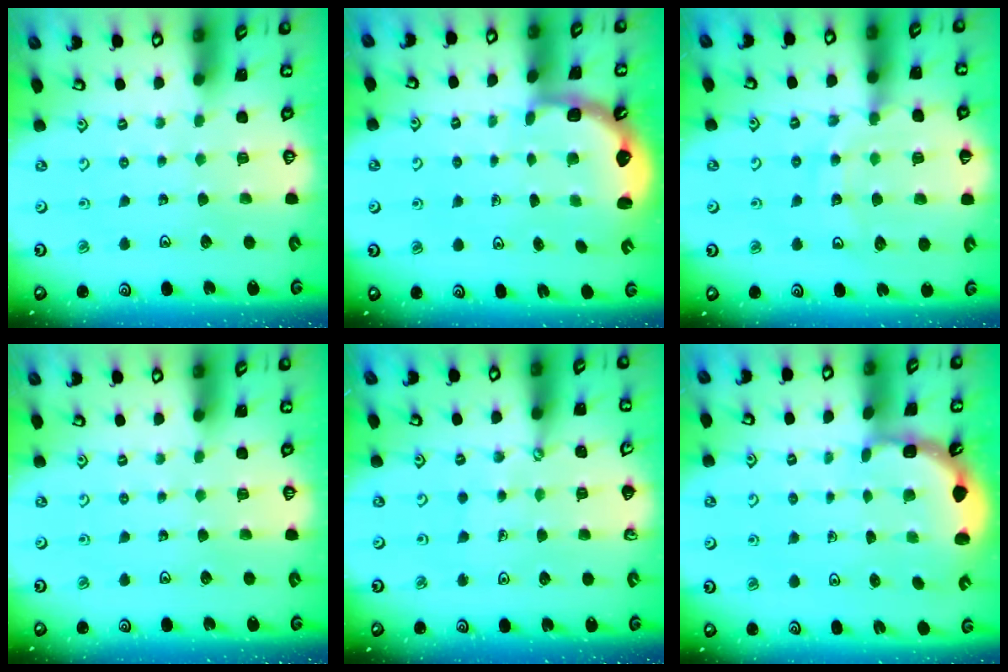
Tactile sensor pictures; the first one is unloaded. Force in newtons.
{"total": 2.5, "press": 2.1, "slide": 1.3}
{"total": 12.6, "press": 12.2, "slide": 3.1}
{"total": 0.0}
{"total": 0.6, "press": 0.6, "slide": 0.1}
{"total": 2.1, "press": 1.9, "slide": 0.9}